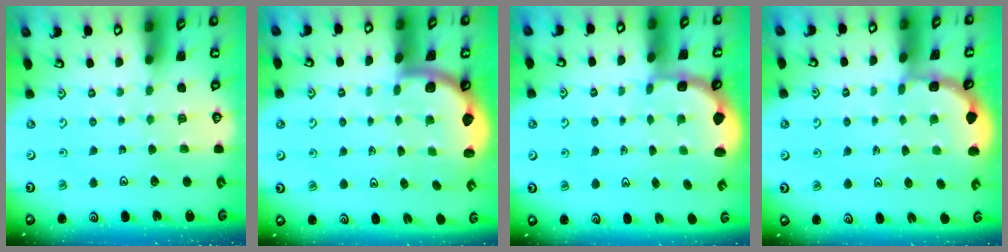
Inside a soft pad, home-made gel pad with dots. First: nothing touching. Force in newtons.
{"total": 1.8, "press": 1.8, "slide": 0.1}
{"total": 2.9, "press": 1.8, "slide": 2.3}
{"total": 2.0, "press": 2.0, "slide": 0.1}